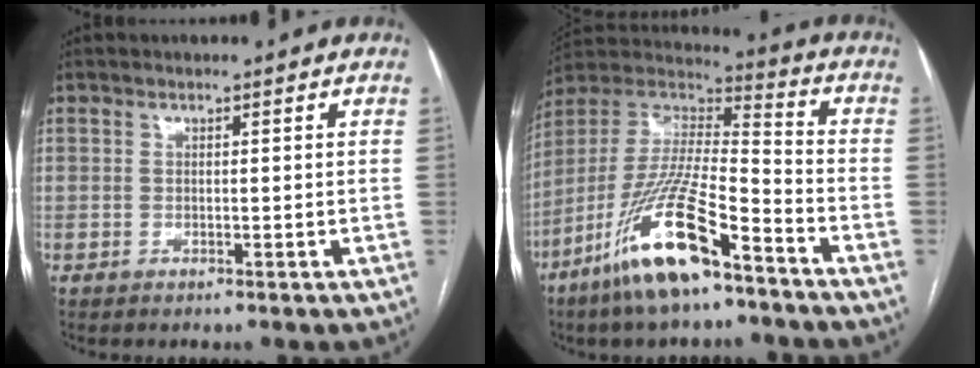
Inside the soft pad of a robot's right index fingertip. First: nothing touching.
{"total": 18.6, "force": [-11.3, 3.4, 14.4], "torque": [-0.317, -0.024, -0.212]}